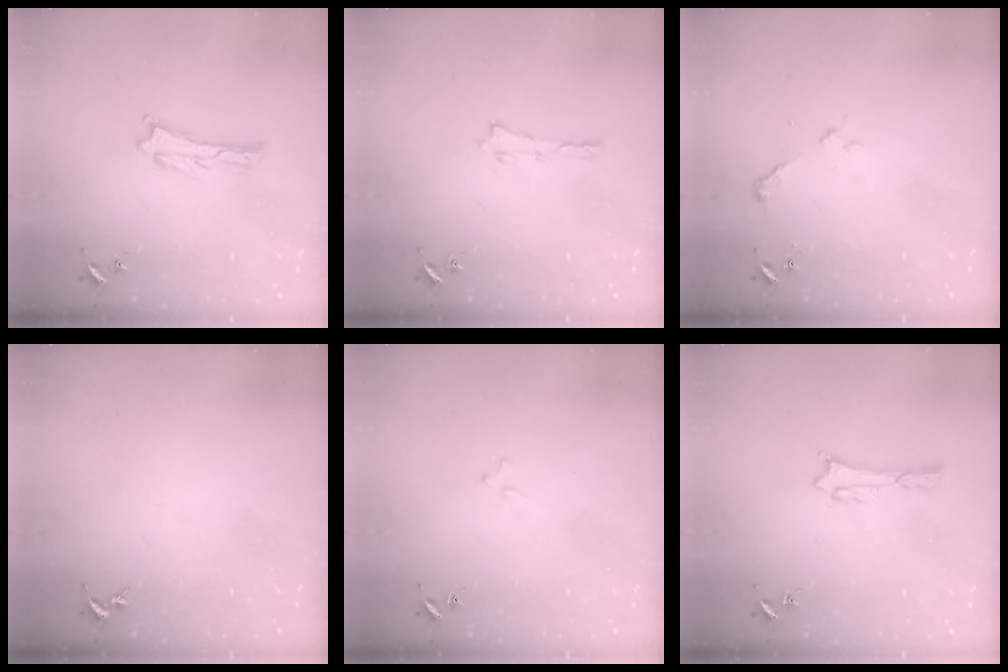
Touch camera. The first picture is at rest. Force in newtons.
{"total": 0.0}
{"total": 2.4, "press": 2.3, "slide": 0.3}
{"total": 0.0}
{"total": 1.2, "press": 1.2, "slide": 0.2}
{"total": 0.7, "press": 0.7, "slide": 0.1}